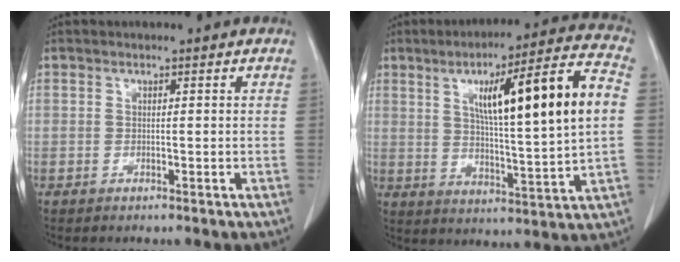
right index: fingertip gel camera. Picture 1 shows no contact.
{"total": 18.8, "force": [3.8, 0.9, 18.4], "torque": [-0.280, 0.018, 0.053]}